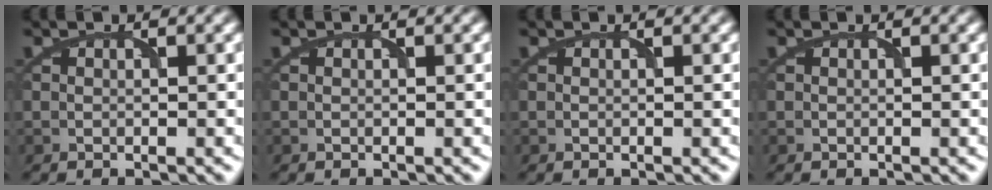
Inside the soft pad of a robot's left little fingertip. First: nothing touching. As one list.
[{"total": 0.0}, {"total": 0.0}, {"total": 0.0}]